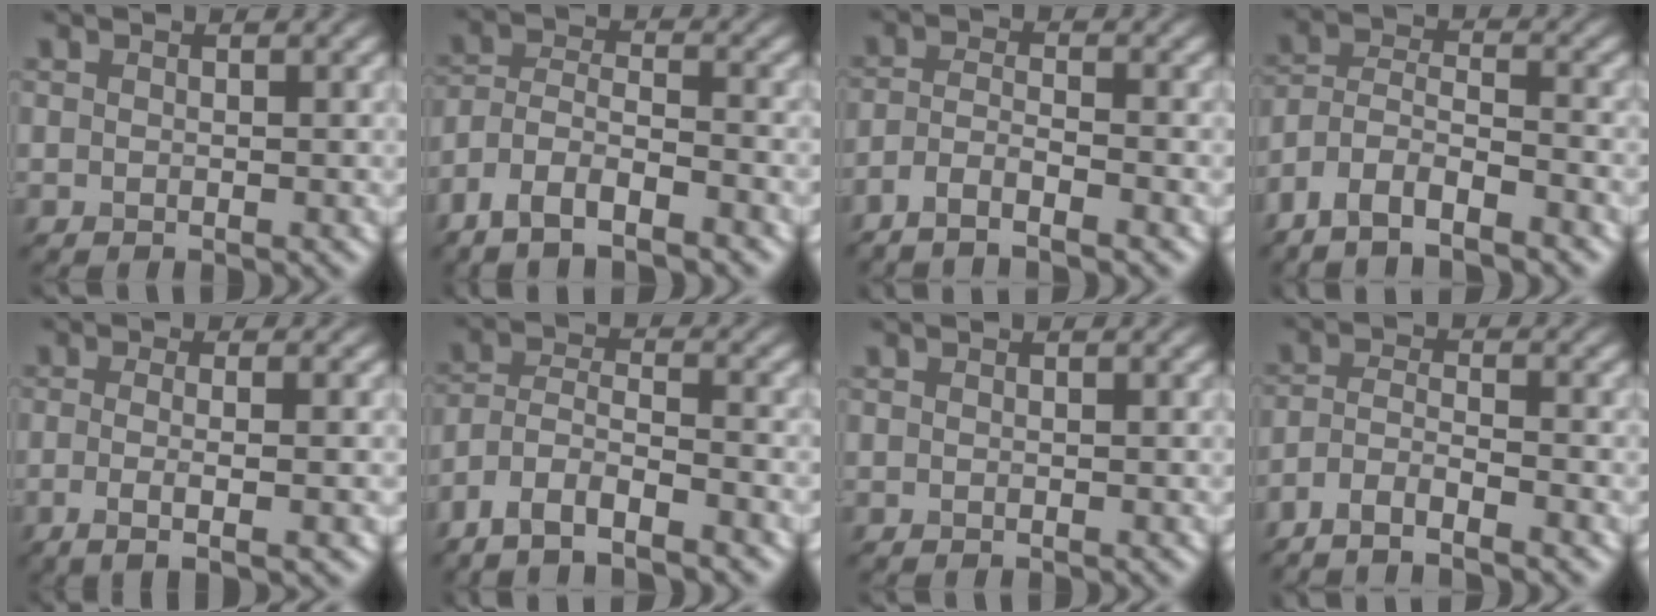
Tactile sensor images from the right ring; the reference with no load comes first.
{"total": 5.6, "force": [-4.1, 1.8, 3.3], "torque": [-0.063, -0.001, -0.083]}
{"total": 3.1, "force": [-2.3, 0.5, 1.9], "torque": [-0.037, 0.001, -0.055]}
{"total": 6.1, "force": [-4.6, 2.0, 3.5], "torque": [-0.064, -0.001, -0.092]}
{"total": 4.2, "force": [-0.7, 1.4, 3.9], "torque": [-0.056, -0.010, -0.013]}
{"total": 5.4, "force": [-4.1, 1.6, 3.2], "torque": [-0.060, -0.001, -0.082]}
{"total": 0.0}
{"total": 4.2, "force": [-3.3, 0.8, 2.5], "torque": [-0.048, -0.001, -0.069]}